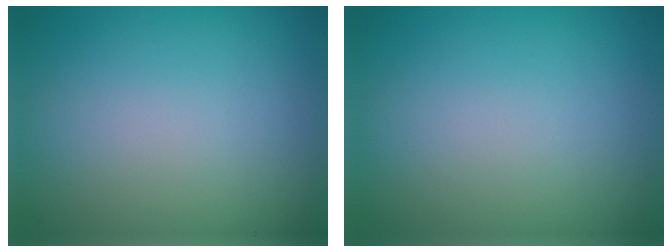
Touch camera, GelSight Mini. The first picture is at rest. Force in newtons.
{"total": 0.0}